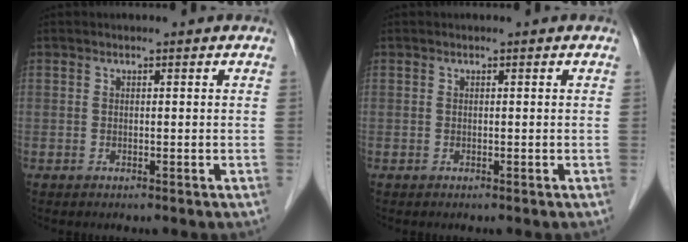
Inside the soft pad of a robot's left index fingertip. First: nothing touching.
{"total": 0.0}